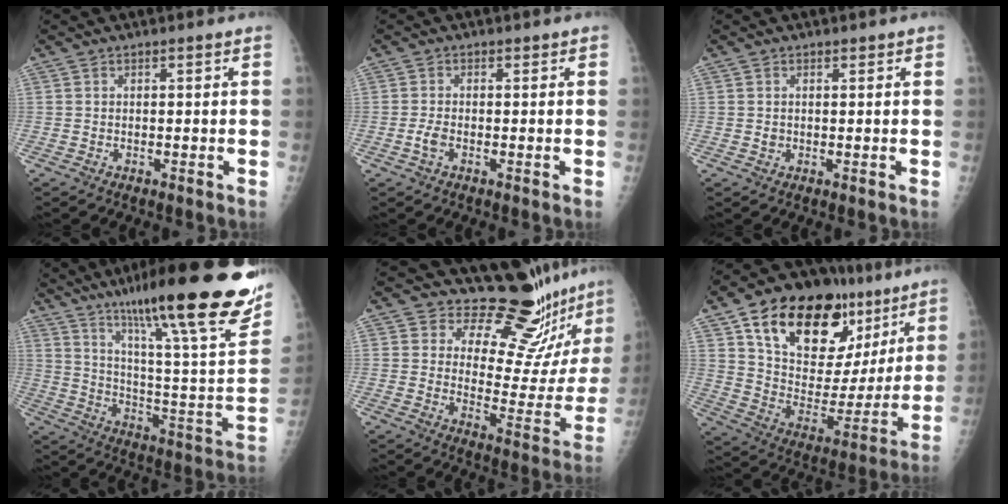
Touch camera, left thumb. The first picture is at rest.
{"total": 2.0, "force": [-0.7, 1.1, 1.5], "torque": [-0.028, 0.001, -0.015]}
{"total": 1.1, "force": [0.3, 1.0, 0.3], "torque": [0.003, 0.000, 0.003]}
{"total": 31.7, "force": [20.6, 4.7, 23.6], "torque": [-0.315, -0.068, 0.307]}
{"total": 17.5, "force": [15.6, 4.8, 6.2], "torque": [-0.035, -0.142, 0.197]}
{"total": 28.5, "force": [15.3, 15.7, 18.2], "torque": [-0.240, -0.017, 0.252]}